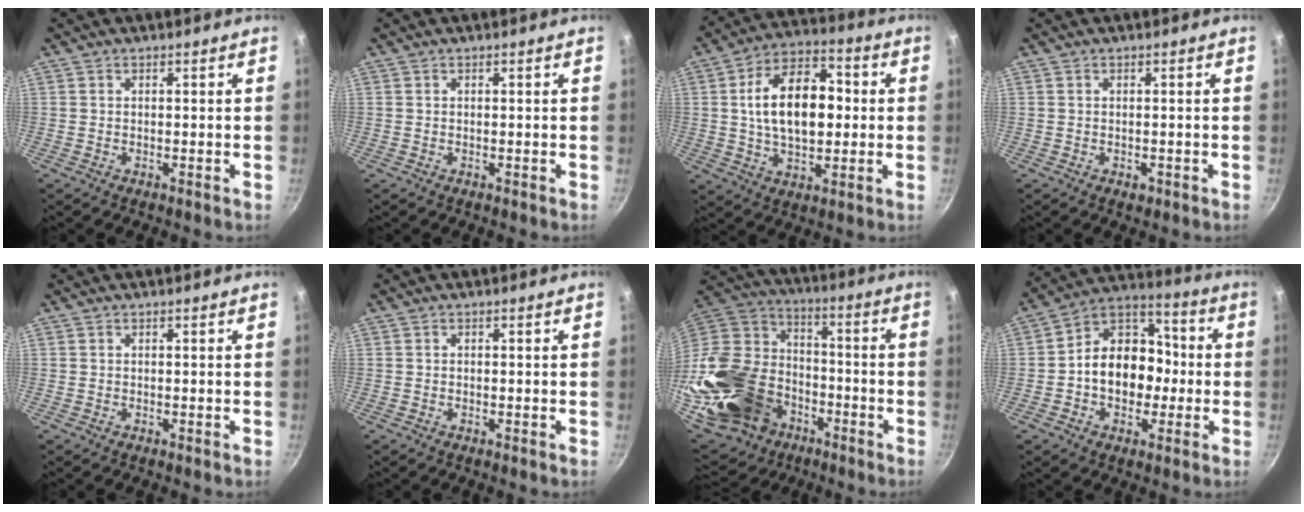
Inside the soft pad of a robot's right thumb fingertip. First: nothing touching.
{"total": 0.0}
{"total": 16.3, "force": [1.4, 9.6, 13.2], "torque": [-0.196, 0.019, 0.019]}
{"total": 1.0, "force": [-0.4, 0.7, 0.5], "torque": [-0.001, 0.002, -0.005]}
{"total": 0.0}
{"total": 0.0}
{"total": 33.5, "force": [-12.2, 24.0, 20.0], "torque": [-0.501, 0.043, -0.212]}
{"total": 15.3, "force": [-1.3, 11.0, 10.6], "torque": [-0.123, 0.043, -0.029]}